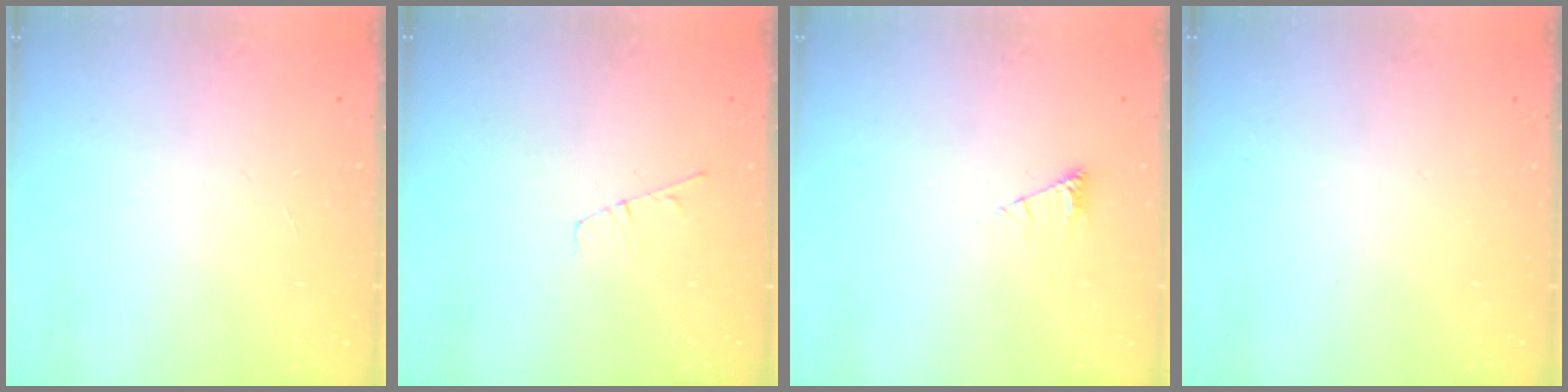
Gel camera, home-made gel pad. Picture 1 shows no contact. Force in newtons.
{"total": 3.1, "press": 3.1, "slide": 0.4}
{"total": 4.4, "press": 4.4, "slide": 0.5}
{"total": 0.0}